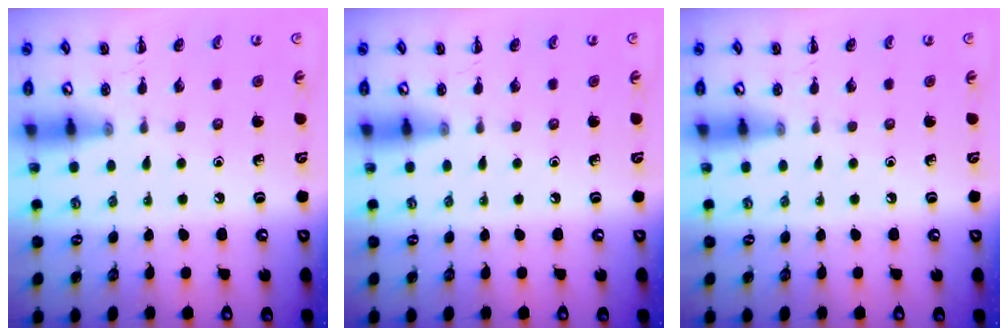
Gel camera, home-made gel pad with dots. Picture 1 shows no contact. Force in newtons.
{"total": 0.0}
{"total": 0.0}